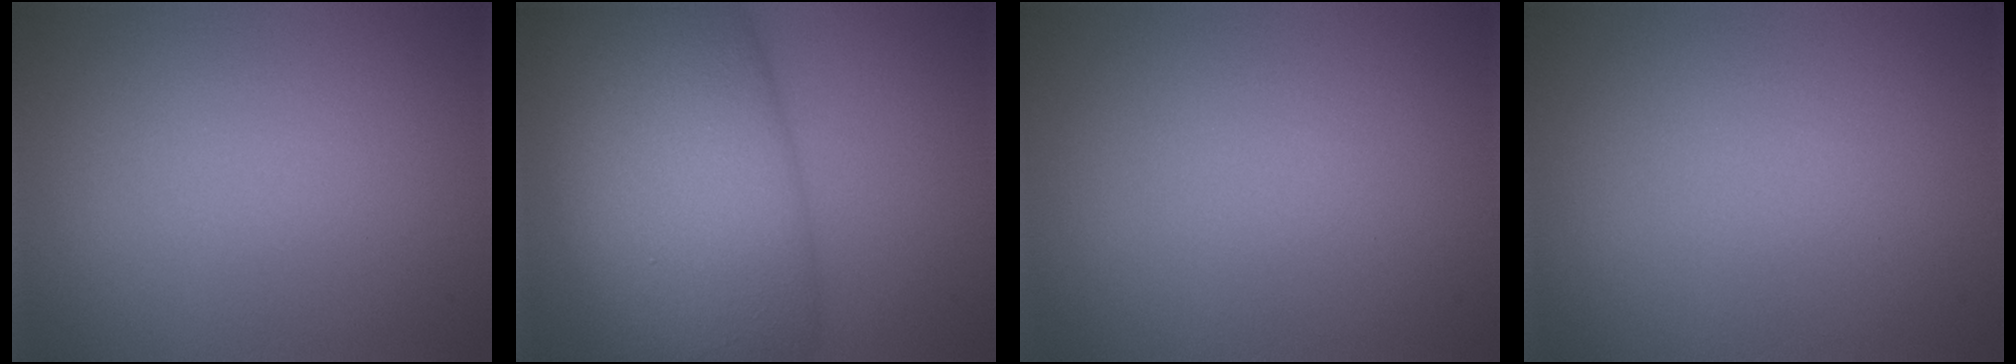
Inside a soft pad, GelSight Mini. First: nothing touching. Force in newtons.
{"total": 12.8, "press": 12.7, "slide": 0.5}
{"total": 0.0}
{"total": 0.0}